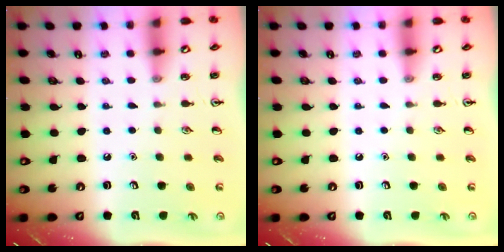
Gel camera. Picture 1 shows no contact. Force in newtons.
{"total": 0.0}